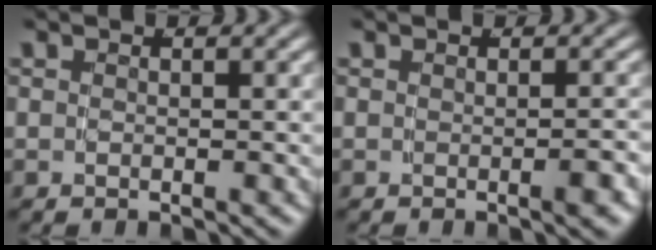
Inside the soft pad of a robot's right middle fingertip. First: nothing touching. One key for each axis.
{"total": 0.9, "fx": -0.4, "fy": 0.0, "fz": 0.7, "tx": -0.010, "ty": 0.009, "tz": -0.013}